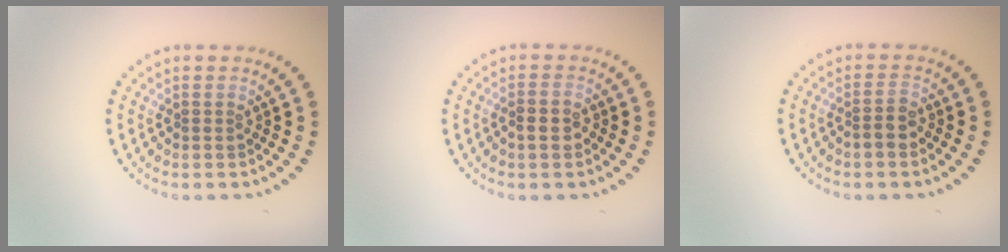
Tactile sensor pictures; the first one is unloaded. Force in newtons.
{"total": 1.5, "press": 1.4, "slide": 0.5}
{"total": 1.8, "press": 1.6, "slide": 0.8}